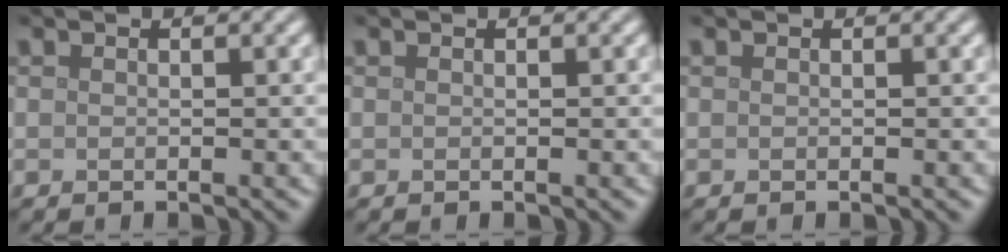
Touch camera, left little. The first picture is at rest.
{"total": 0.0}
{"total": 0.0}